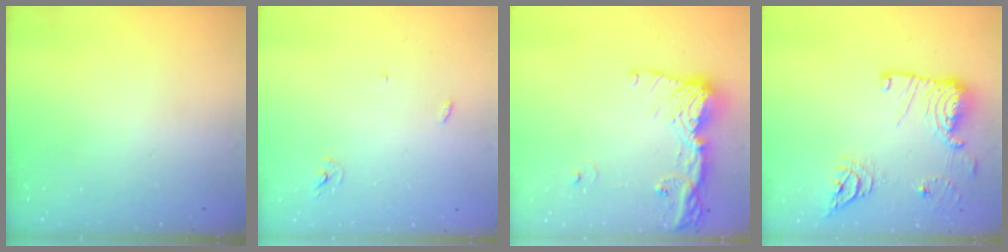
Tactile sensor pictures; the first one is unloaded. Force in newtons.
{"total": 2.4, "press": 2.4, "slide": 0.2}
{"total": 15.2, "press": 15.1, "slide": 1.5}
{"total": 17.4, "press": 17.2, "slide": 2.7}